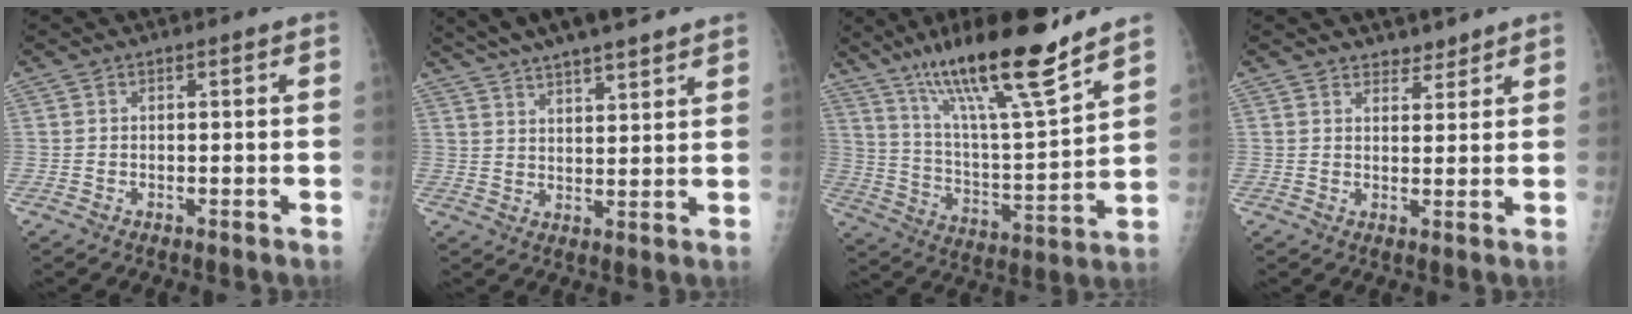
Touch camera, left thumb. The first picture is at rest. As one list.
[{"total": 14.4, "force": [11.7, 2.9, 7.8], "torque": [-0.117, -0.013, 0.187]}, {"total": 21.0, "force": [15.2, 2.4, 14.4], "torque": [-0.227, -0.073, 0.266]}, {"total": 2.8, "force": [2.5, 1.2, 0.3], "torque": [0.013, -0.018, 0.036]}]